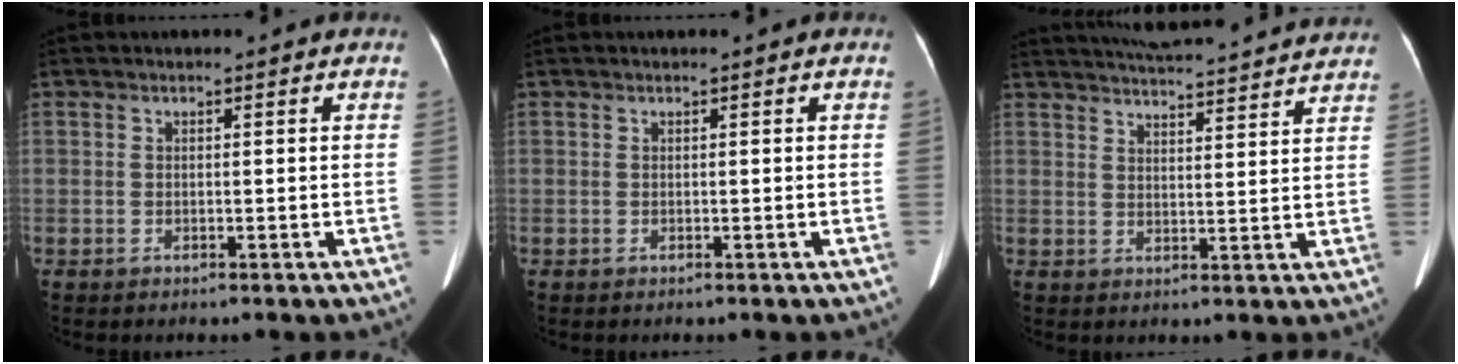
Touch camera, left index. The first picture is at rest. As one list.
[{"total": 0.0}, {"total": 17.6, "force": [16.5, 1.4, 6.1], "torque": [-0.093, 0.018, 0.215]}]